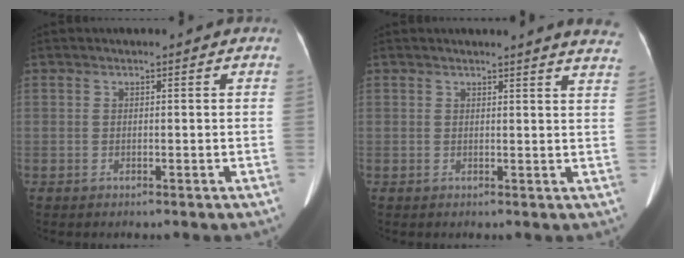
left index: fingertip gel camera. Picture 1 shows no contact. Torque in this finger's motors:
{"motor_torque": [0.63, -0.77, 0.13, 0.00]}